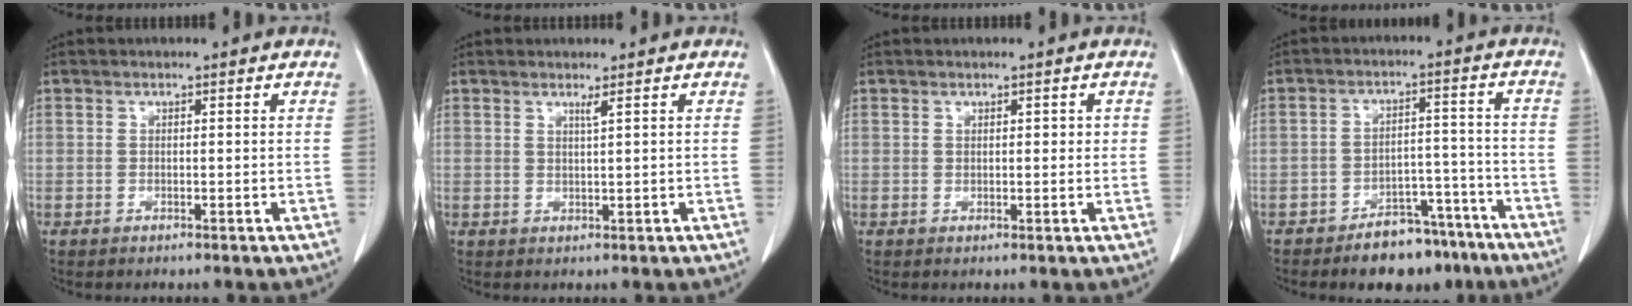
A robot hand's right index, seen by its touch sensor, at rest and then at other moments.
{"total": 1.0, "force": [0.6, -0.4, 0.7], "torque": [-0.021, -0.009, 0.013]}
{"total": 1.2, "force": [0.3, 0.6, 1.0], "torque": [-0.013, 0.002, 0.006]}
{"total": 9.4, "force": [-7.3, 4.4, 4.0], "torque": [-0.035, 0.023, -0.109]}